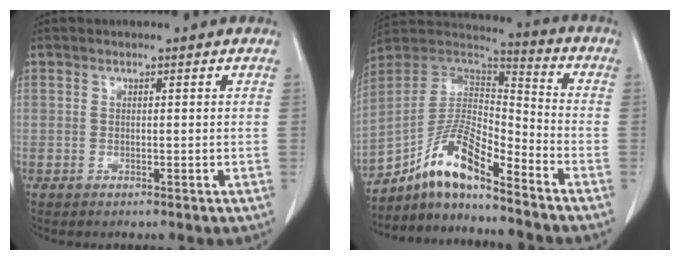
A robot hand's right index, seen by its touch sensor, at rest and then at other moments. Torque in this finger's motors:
{"motor_torque": [0.87, -0.84, 0.26, 0.14]}